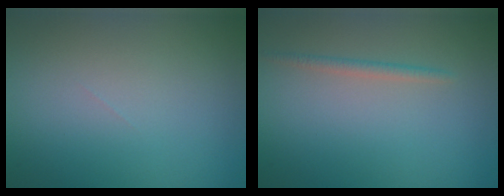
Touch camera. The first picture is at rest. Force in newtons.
{"total": 1.1, "press": 1.1, "slide": 0.0}